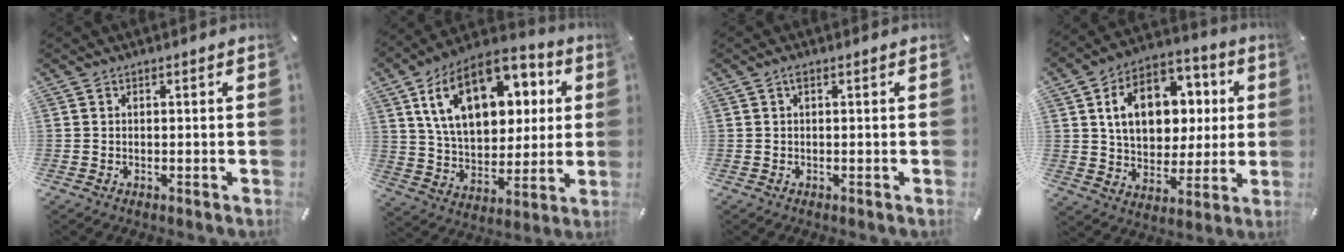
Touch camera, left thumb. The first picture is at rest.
{"total": 21.4, "force": [8.7, 13.5, 14.2], "torque": [-0.251, -0.026, 0.152]}
{"total": 0.9, "force": [0.2, 0.3, 0.9], "torque": [-0.019, 0.002, 0.003]}
{"total": 15.2, "force": [3.4, 11.9, 8.9], "torque": [-0.141, -0.004, 0.067]}